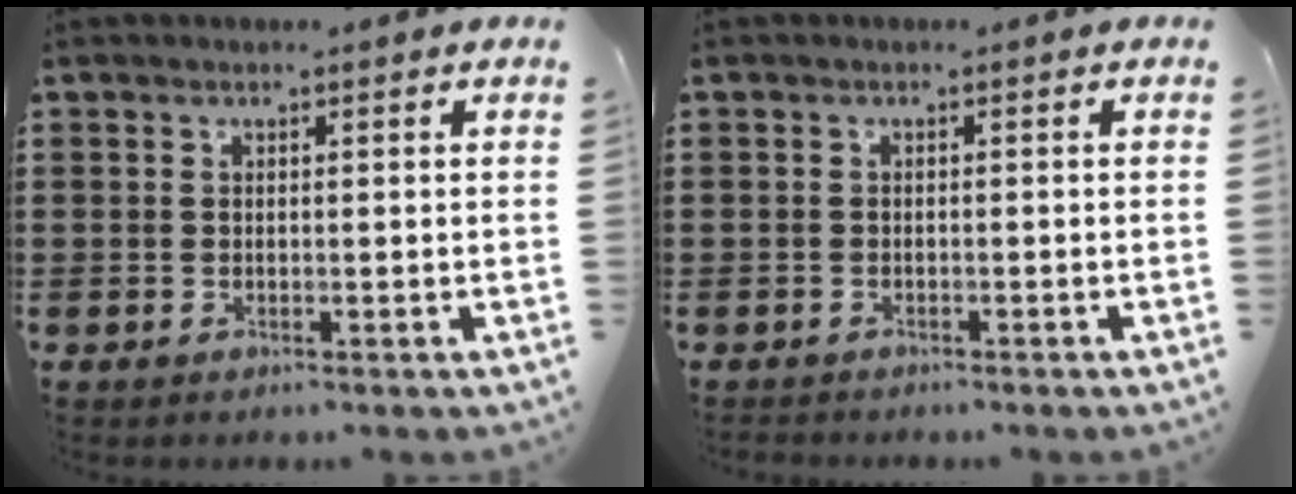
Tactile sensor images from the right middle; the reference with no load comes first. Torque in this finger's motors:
{"motor_torque": [-1.54, 0.60, -0.75, -0.21]}